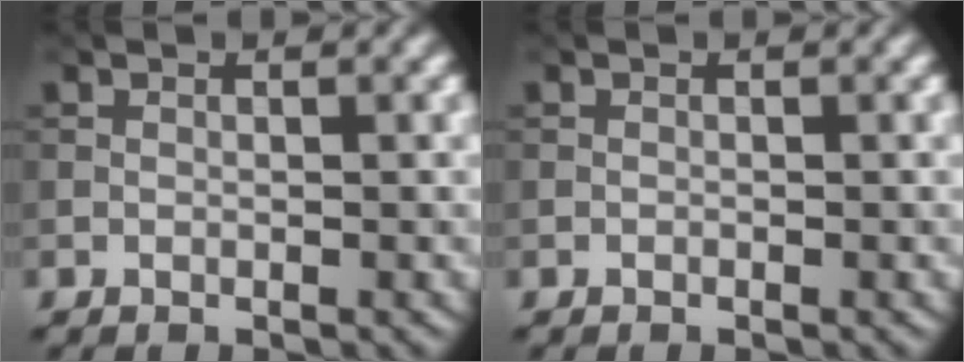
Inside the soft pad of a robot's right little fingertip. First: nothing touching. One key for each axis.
{"total": 0.0}